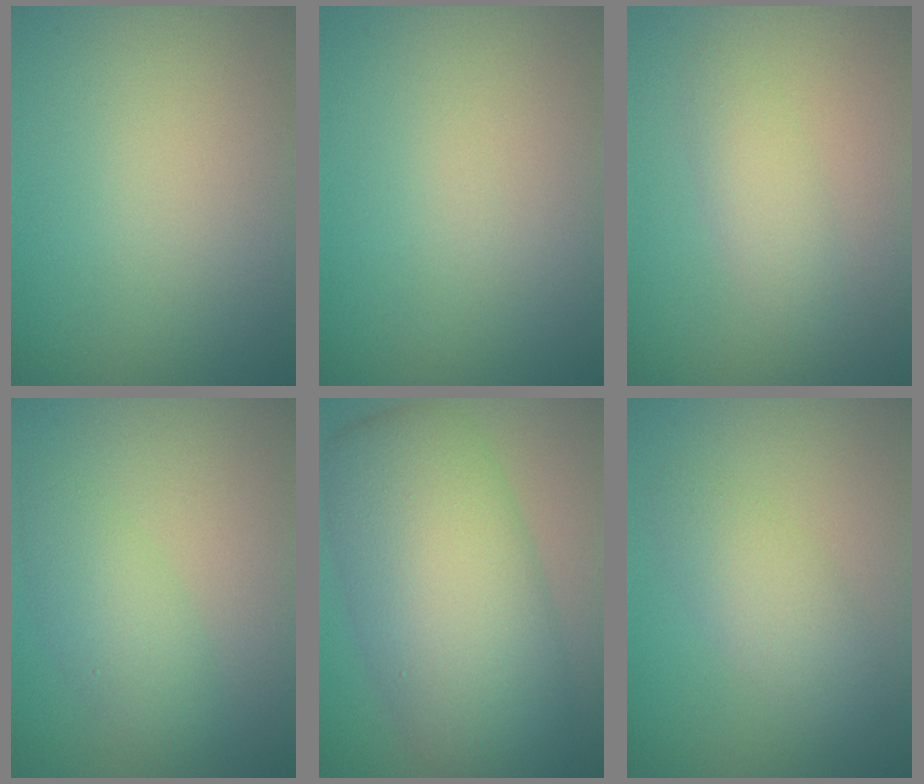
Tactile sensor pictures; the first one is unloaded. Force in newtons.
{"total": 0.0}
{"total": 2.1, "press": 2.1, "slide": 0.1}
{"total": 3.2, "press": 3.2, "slide": 0.1}
{"total": 11.6, "press": 11.6, "slide": 0.3}
{"total": 3.0, "press": 3.0, "slide": 0.1}